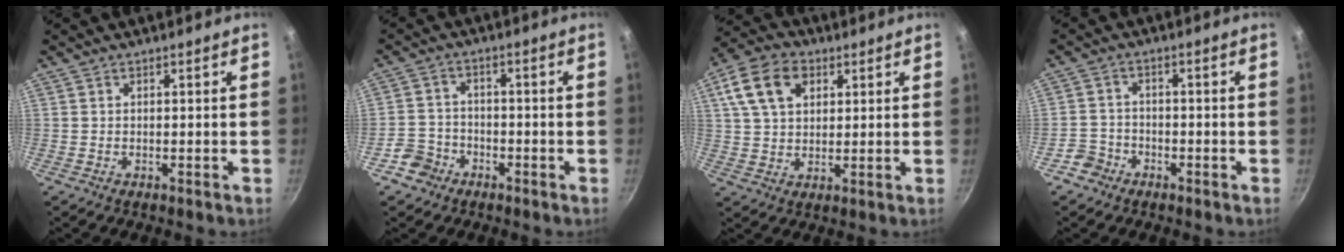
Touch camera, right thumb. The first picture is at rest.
{"total": 5.3, "force": [-3.2, 4.1, 1.0], "torque": [-0.003, 0.035, -0.061]}
{"total": 12.0, "force": [4.6, 8.2, 7.4], "torque": [-0.125, 0.006, 0.075]}
{"total": 3.9, "force": [-2.6, 2.9, 0.5], "torque": [0.004, 0.033, -0.050]}